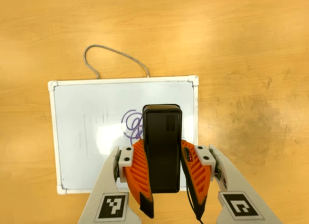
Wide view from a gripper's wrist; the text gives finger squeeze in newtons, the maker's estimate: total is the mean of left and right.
{"total": 8.0, "left": 6.5, "right": 9.5}